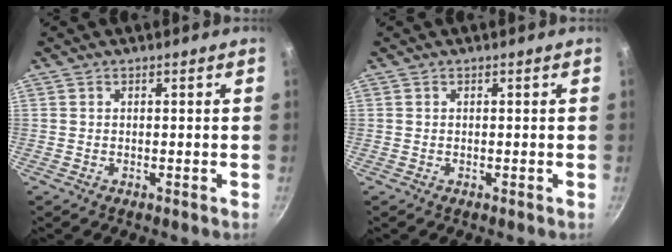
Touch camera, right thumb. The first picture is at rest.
{"total": 0.0}